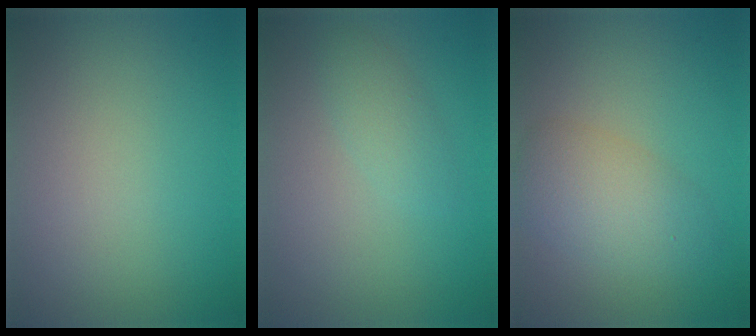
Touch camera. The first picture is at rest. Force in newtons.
{"total": 1.6, "press": 1.6, "slide": 0.0}
{"total": 4.0, "press": 4.0, "slide": 0.3}